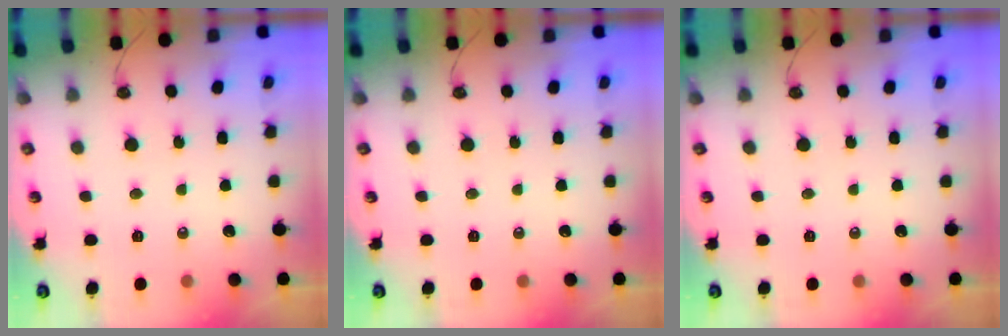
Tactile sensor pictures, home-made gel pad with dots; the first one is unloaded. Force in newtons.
{"total": 0.0}
{"total": 0.0}